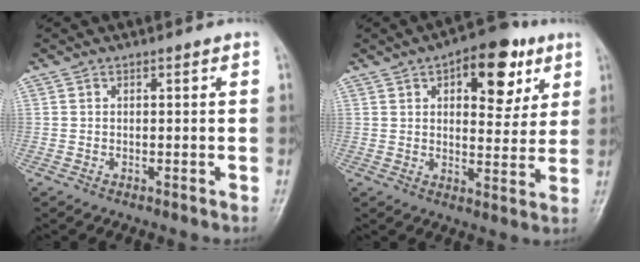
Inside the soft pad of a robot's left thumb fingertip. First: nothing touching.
{"total": 13.4, "force": [6.2, 6.8, 9.8], "torque": [-0.089, -0.017, 0.081]}